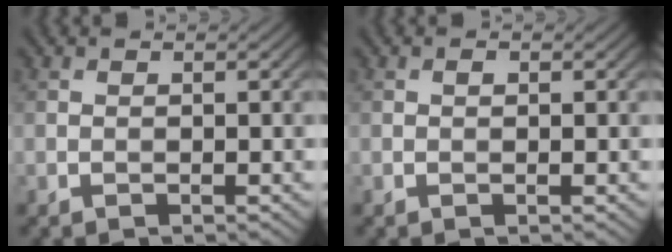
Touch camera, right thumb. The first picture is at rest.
{"total": 0.6, "force": [0.1, 0.3, 0.5], "torque": [-0.007, 0.000, 0.001]}